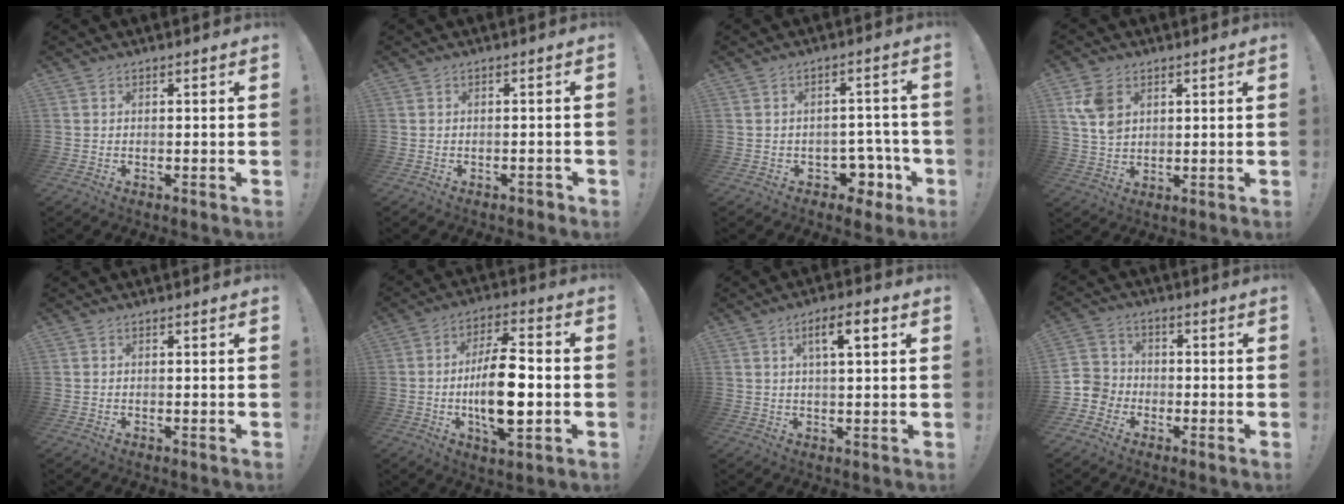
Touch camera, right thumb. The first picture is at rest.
{"total": 1.2, "force": [-0.9, 0.6, 0.6], "torque": [-0.013, 0.008, -0.015]}
{"total": 8.0, "force": [-3.1, 6.4, 3.7], "torque": [-0.033, 0.029, -0.041]}
{"total": 8.4, "force": [3.6, 5.8, 4.8], "torque": [-0.083, -0.005, 0.071]}
{"total": 0.0}
{"total": 16.3, "force": [-1.8, 6.1, 15.0], "torque": [-0.267, -0.002, -0.040]}
{"total": 6.9, "force": [2.5, 1.8, 6.2], "torque": [-0.093, -0.004, 0.033]}
{"total": 6.4, "force": [-3.3, 5.4, 0.7], "torque": [-0.017, 0.031, -0.061]}